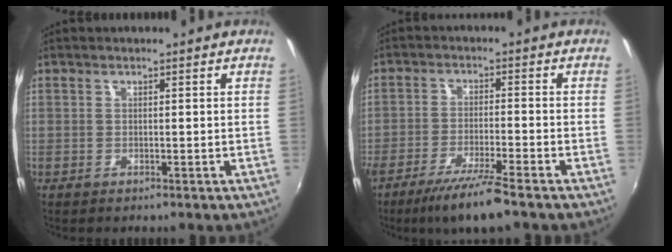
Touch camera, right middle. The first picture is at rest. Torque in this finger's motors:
{"motor_torque": [0.86, -1.07, 0.23, 0.11]}